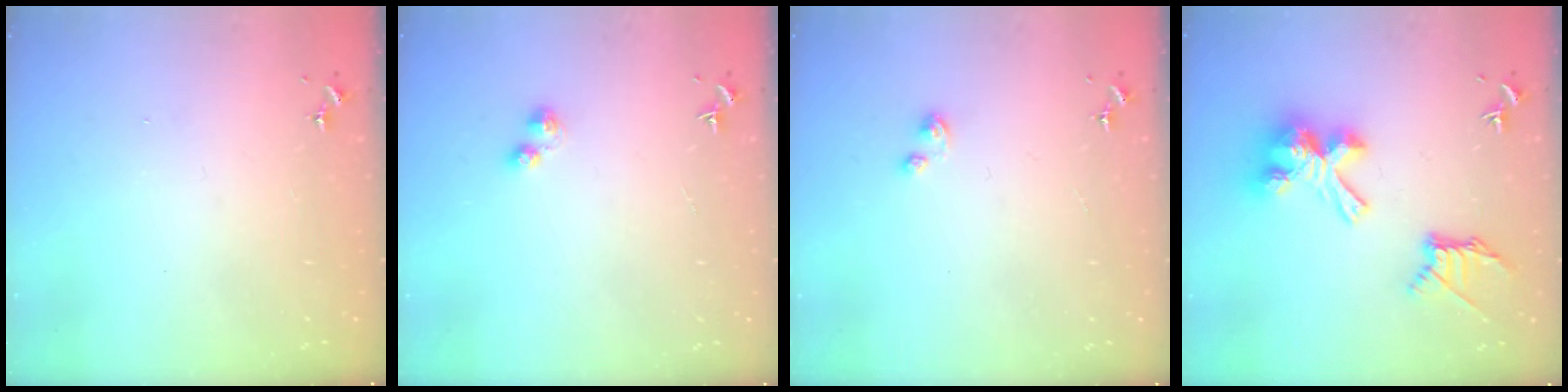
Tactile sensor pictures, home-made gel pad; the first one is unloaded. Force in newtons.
{"total": 2.4, "press": 2.4, "slide": 0.4}
{"total": 2.6, "press": 2.6, "slide": 0.2}
{"total": 18.8, "press": 18.8, "slide": 1.2}